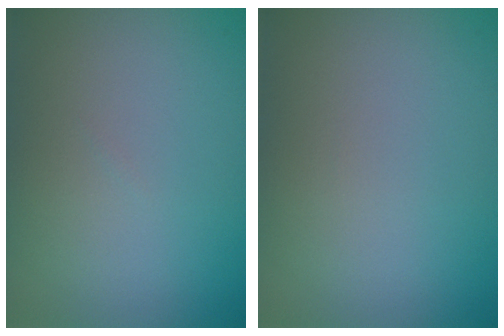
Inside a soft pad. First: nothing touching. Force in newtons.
{"total": 0.0}